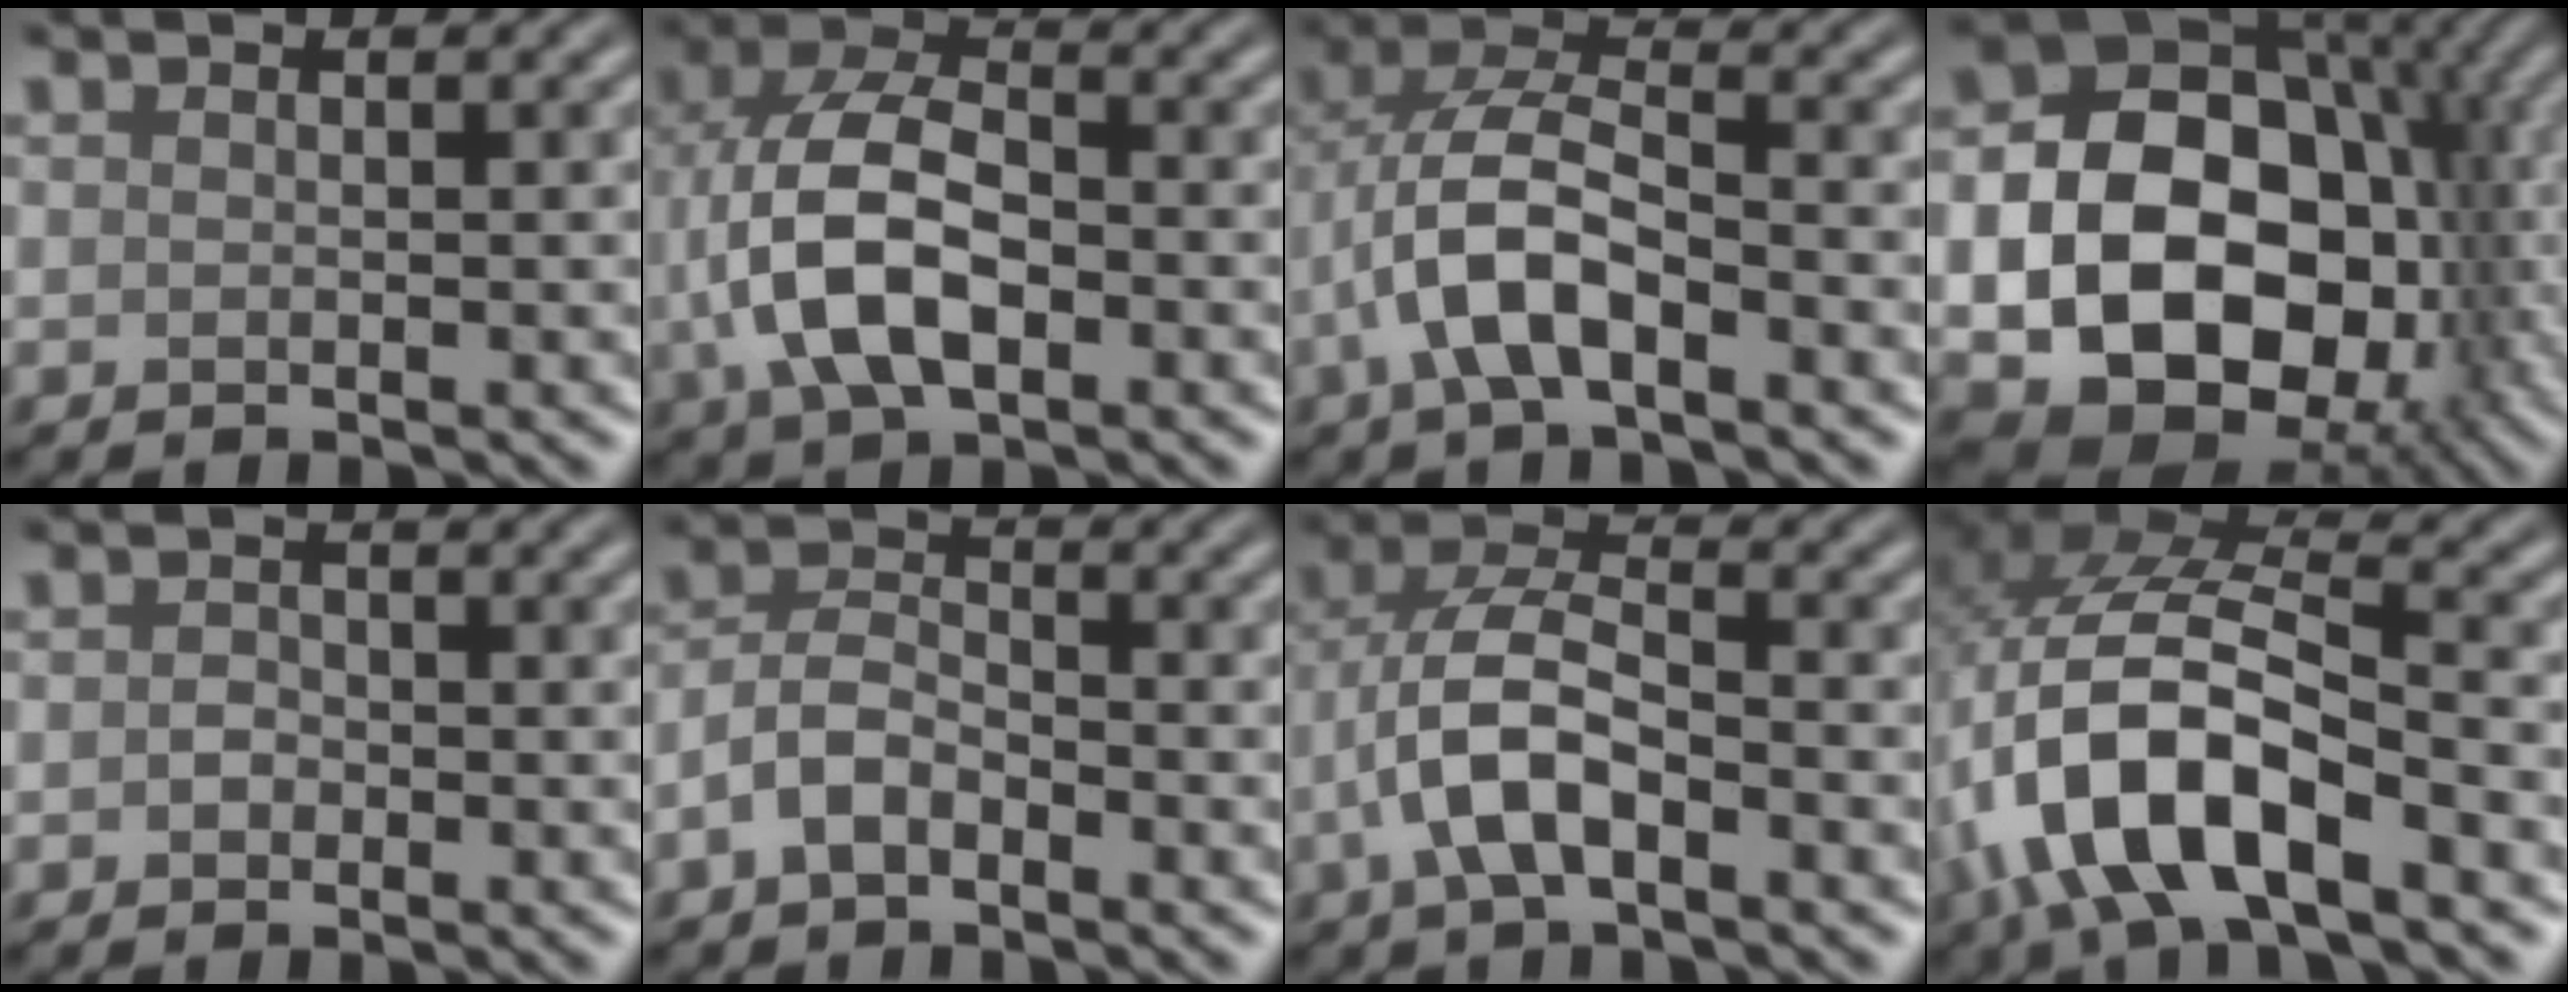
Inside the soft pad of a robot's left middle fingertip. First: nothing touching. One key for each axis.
{"total": 8.6, "fx": -1.3, "fy": 4.9, "fz": 7.0, "tx": -0.149, "ty": 0.008, "tz": -0.032}
{"total": 6.6, "fx": -2.4, "fy": 2.8, "fz": 5.5, "tx": -0.112, "ty": 0.010, "tz": -0.050}
{"total": 18.5, "fx": -3.0, "fy": 14.1, "fz": 11.7, "tx": -0.157, "ty": -0.038, "tz": -0.048}
{"total": 1.0, "fx": -0.3, "fy": 0.8, "fz": 0.4, "tx": -0.007, "ty": -0.003, "tz": -0.009}
{"total": 3.4, "fx": -1.8, "fy": 1.8, "fz": 2.2, "tx": -0.042, "ty": 0.009, "tz": -0.044}
{"total": 6.0, "fx": -2.3, "fy": 2.6, "fz": 4.9, "tx": -0.100, "ty": 0.009, "tz": -0.049}
{"total": 12.1, "fx": -4.6, "fy": 5.4, "fz": 9.8, "tx": -0.204, "ty": 0.003, "tz": -0.087}